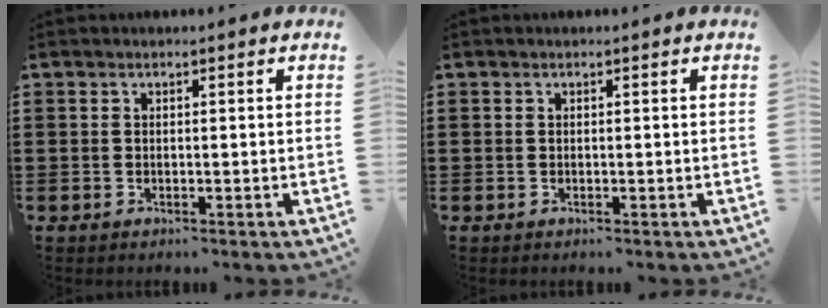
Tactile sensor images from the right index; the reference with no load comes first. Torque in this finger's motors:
{"motor_torque": [0.02, 0.05, 0.00, 0.00]}